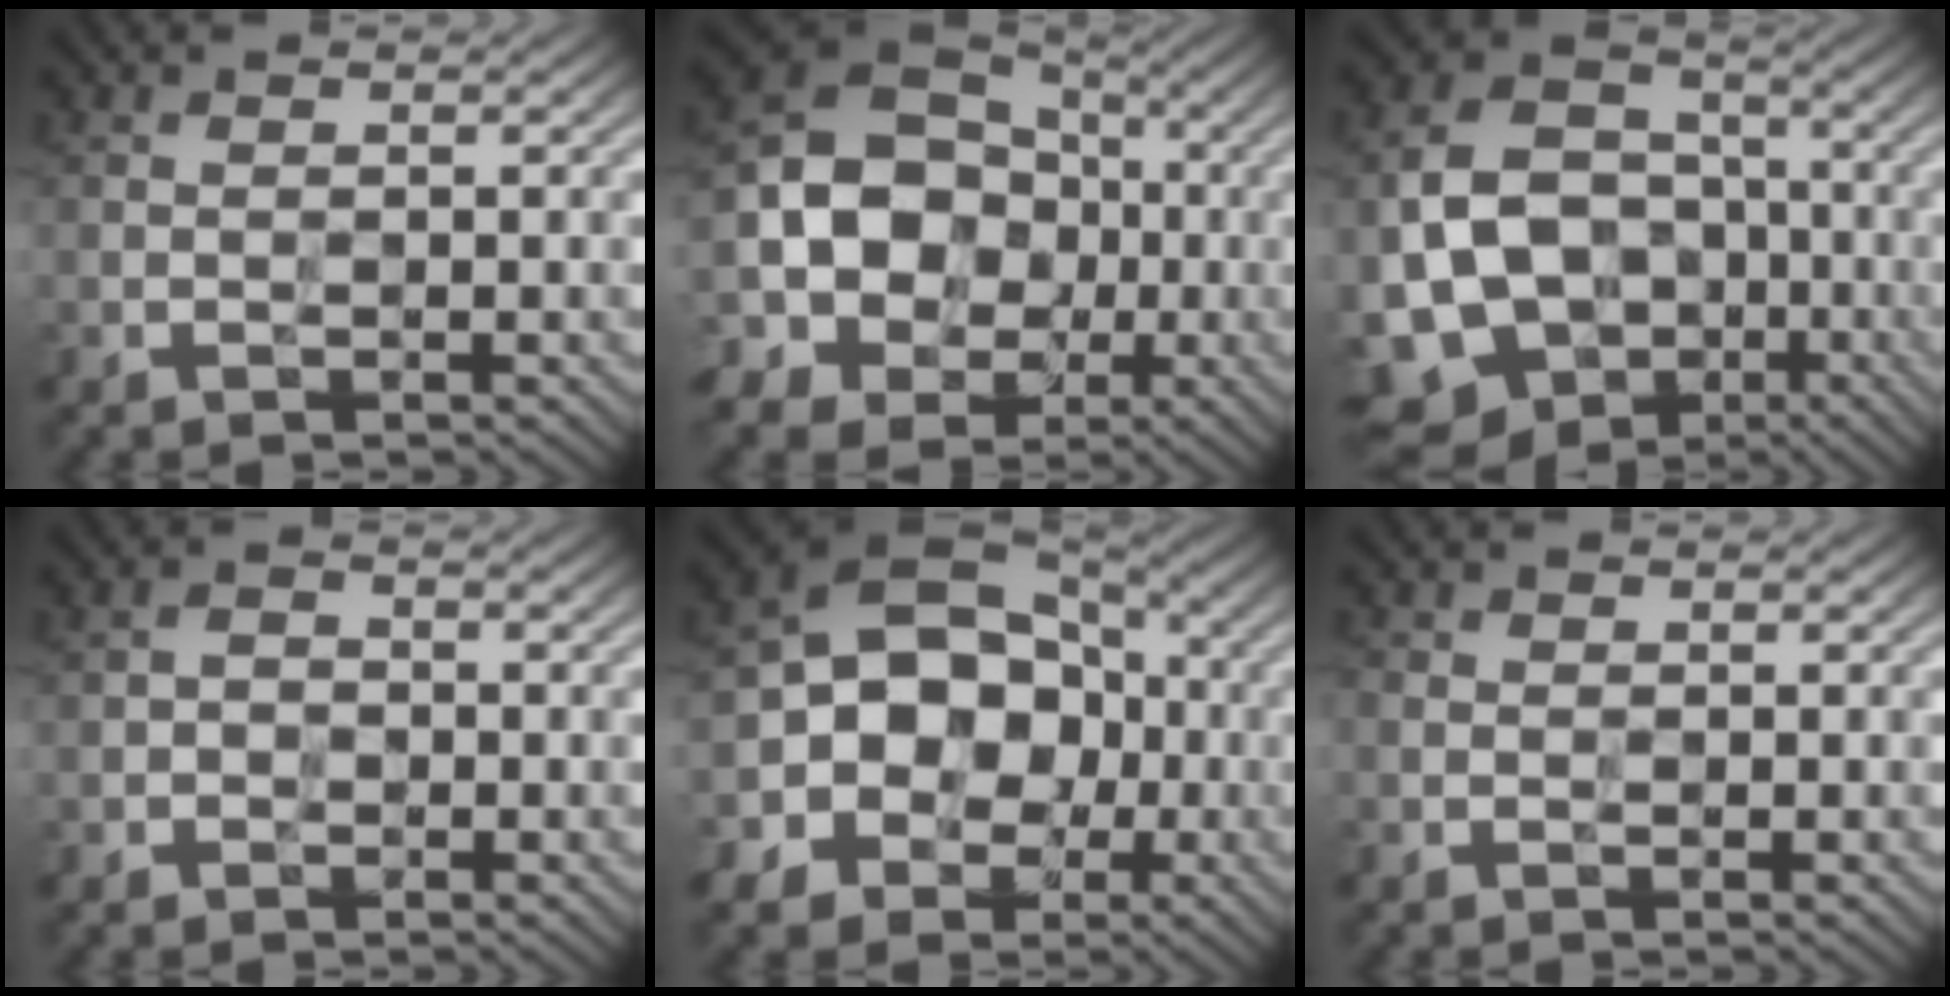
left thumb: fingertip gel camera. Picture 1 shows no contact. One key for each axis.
{"total": 14.3, "fx": -1.9, "fy": 11.9, "fz": 7.7, "tx": -0.170, "ty": -0.016, "tz": -0.052}
{"total": 15.2, "fx": -5.1, "fy": 11.7, "fz": 8.4, "tx": -0.196, "ty": -0.031, "tz": -0.093}
{"total": 1.5, "fx": -0.6, "fy": 1.2, "fz": 0.5, "tx": -0.006, "ty": 0.001, "tz": -0.017}
{"total": 14.0, "fx": -2.3, "fy": 11.6, "fz": 7.5, "tx": -0.131, "ty": 0.008, "tz": -0.074}
{"total": 0.7, "fx": -0.2, "fy": 0.5, "fz": 0.3, "tx": -0.007, "ty": -0.001, "tz": -0.006}